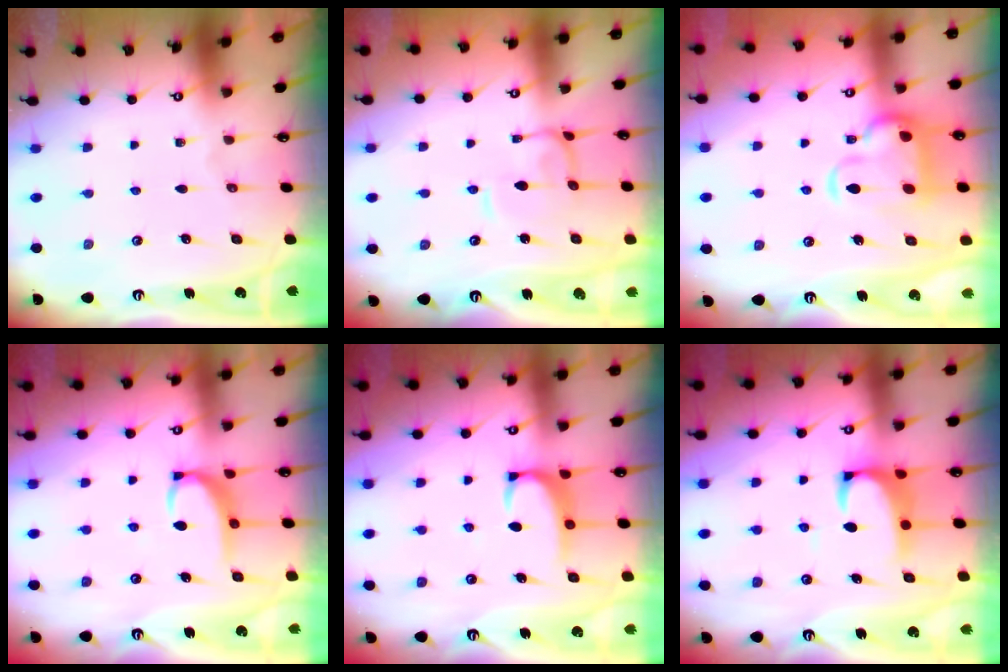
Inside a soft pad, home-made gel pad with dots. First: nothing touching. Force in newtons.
{"total": 0.0}
{"total": 5.9, "press": 5.8, "slide": 1.4}
{"total": 4.1, "press": 4.0, "slide": 1.0}
{"total": 2.3, "press": 2.2, "slide": 0.7}
{"total": 2.2, "press": 2.0, "slide": 0.9}